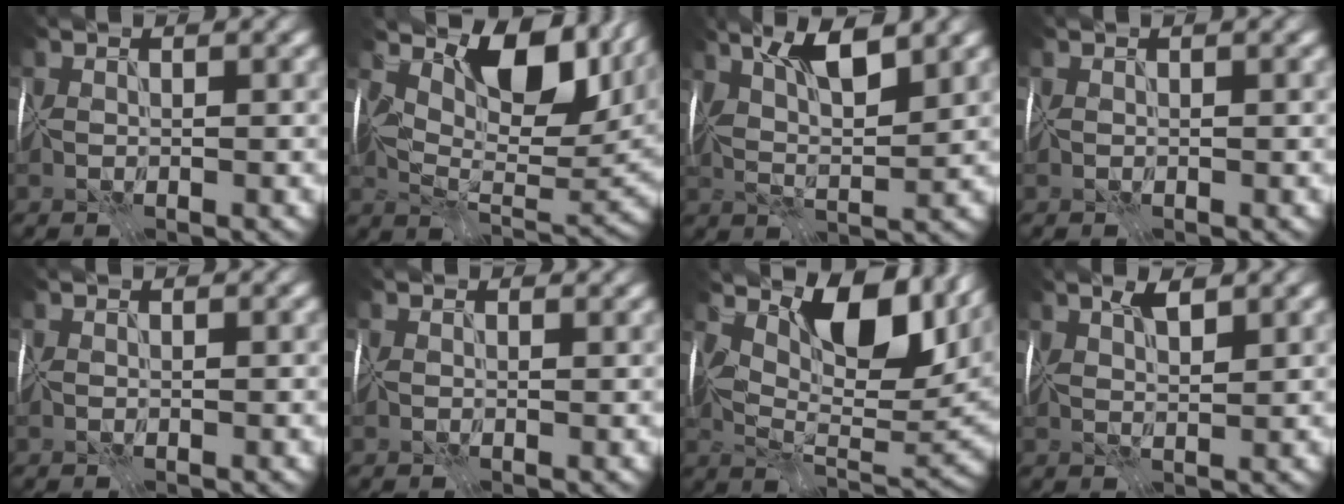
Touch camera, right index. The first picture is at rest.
{"total": 10.9, "force": [4.7, 5.5, 8.2], "torque": [-0.129, -0.007, 0.086]}
{"total": 6.5, "force": [3.2, 2.0, 5.3], "torque": [-0.095, 0.007, 0.054]}
{"total": 0.6, "force": [0.3, 0.0, 0.5], "torque": [-0.004, 0.006, 0.005]}
{"total": 0.0}
{"total": 1.0, "force": [0.6, 0.7, 0.3], "torque": [0.001, 0.000, 0.004]}
{"total": 12.0, "force": [4.9, 5.6, 9.4], "torque": [-0.157, -0.003, 0.090]}
{"total": 2.6, "force": [1.7, 0.5, 2.0], "torque": [-0.035, 0.003, 0.028]}